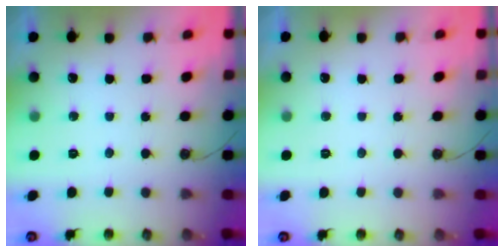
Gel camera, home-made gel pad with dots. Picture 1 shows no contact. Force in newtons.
{"total": 0.0}